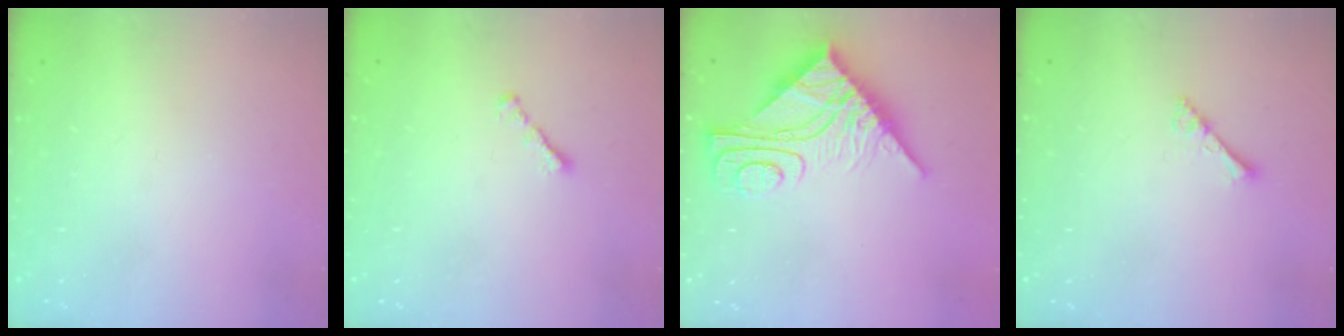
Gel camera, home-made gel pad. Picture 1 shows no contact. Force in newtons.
{"total": 1.8, "press": 1.7, "slide": 0.6}
{"total": 13.7, "press": 13.7, "slide": 1.2}
{"total": 3.3, "press": 3.2, "slide": 0.4}